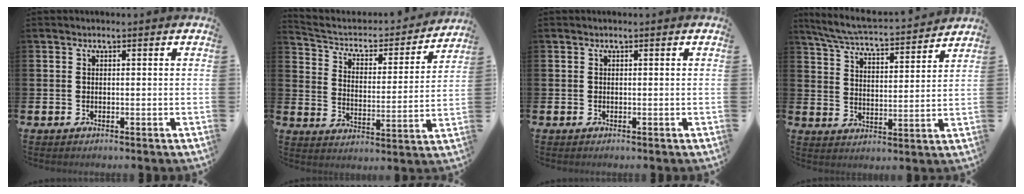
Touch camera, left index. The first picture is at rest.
{"total": 5.2, "force": [4.5, 2.3, 1.3], "torque": [-0.054, -0.037, 0.069]}
{"total": 0.0}
{"total": 5.8, "force": [5.6, 0.5, 1.7], "torque": [-0.057, -0.044, 0.092]}